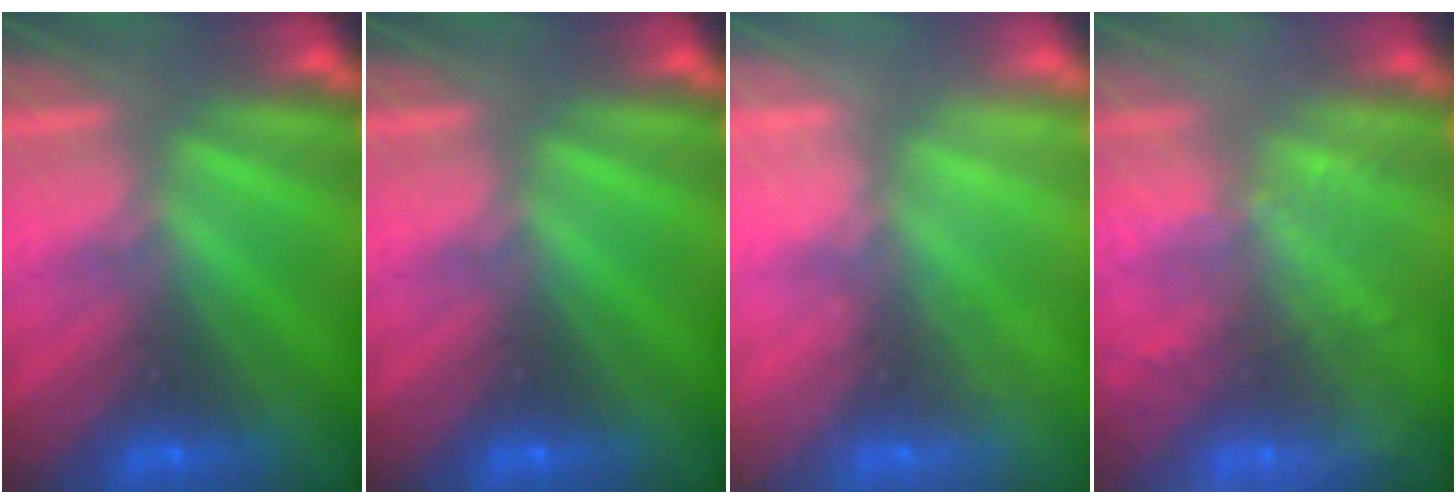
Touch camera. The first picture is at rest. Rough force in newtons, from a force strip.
{"total": 0.0}
{"total": 2.1}
{"total": 5.8}